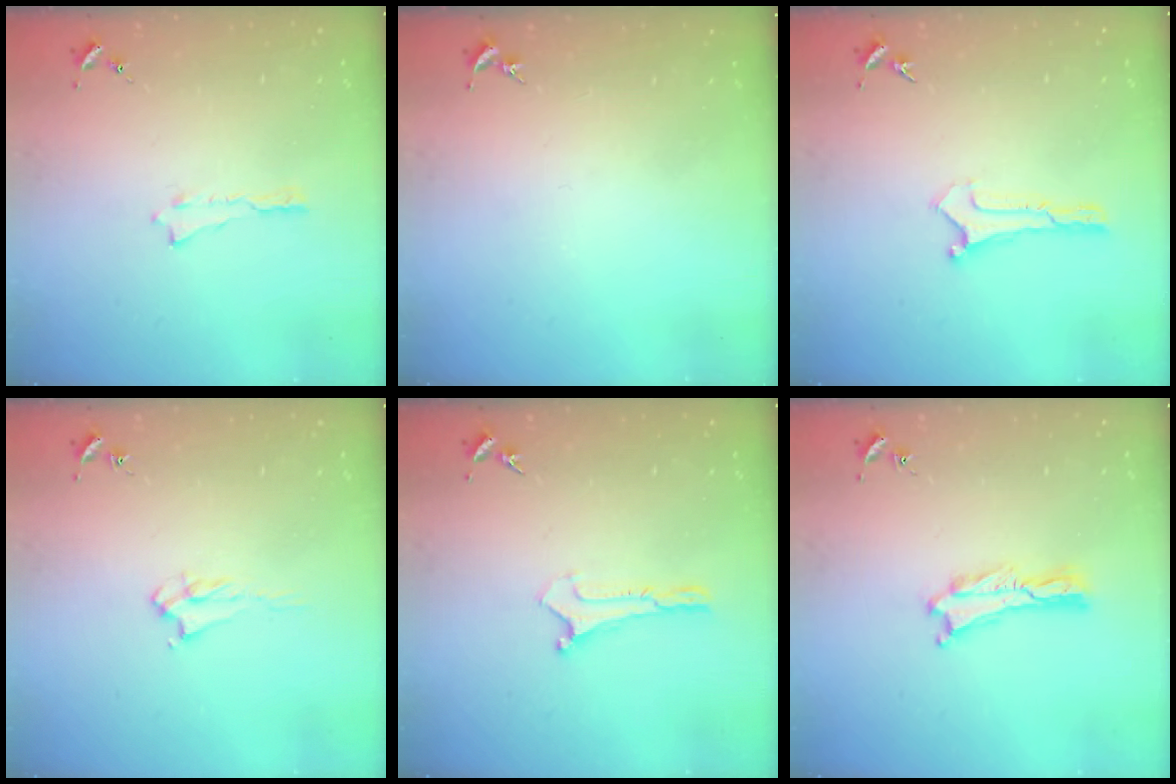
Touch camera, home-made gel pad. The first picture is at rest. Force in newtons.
{"total": 0.0}
{"total": 0.0}
{"total": 2.2, "press": 2.2, "slide": 0.4}
{"total": 0.0}
{"total": 0.0}